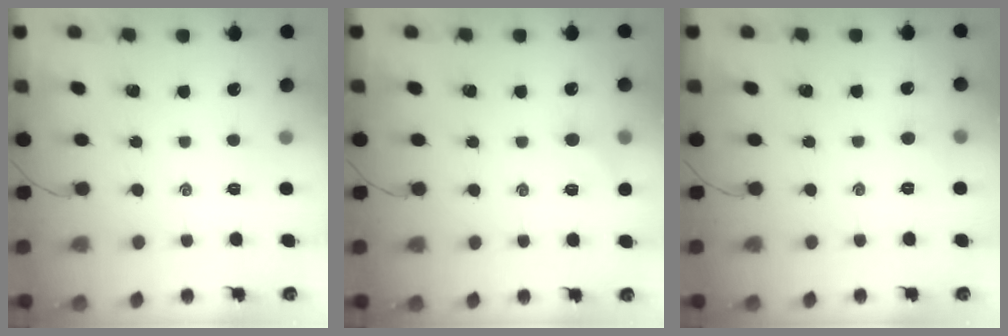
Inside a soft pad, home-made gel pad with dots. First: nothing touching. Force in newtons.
{"total": 5.7, "press": 5.4, "slide": 1.8}
{"total": 3.7, "press": 3.5, "slide": 1.2}